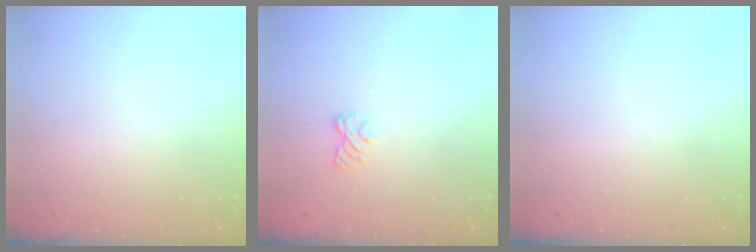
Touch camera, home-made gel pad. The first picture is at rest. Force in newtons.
{"total": 3.3, "press": 3.1, "slide": 1.3}
{"total": 0.0}